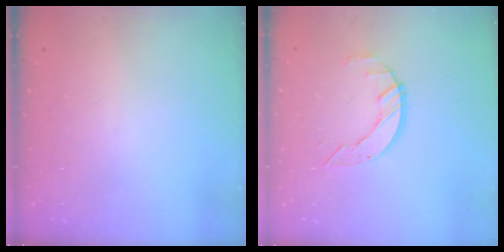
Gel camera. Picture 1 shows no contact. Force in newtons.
{"total": 5.7, "press": 5.7, "slide": 0.6}